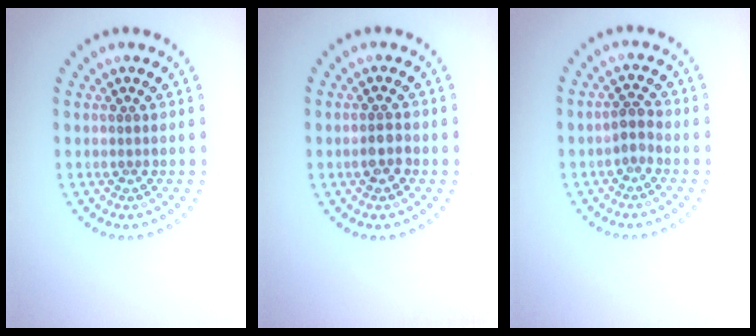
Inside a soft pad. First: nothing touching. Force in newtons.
{"total": 1.6, "press": 1.6, "slide": 0.5}
{"total": 1.4, "press": 1.1, "slide": 0.8}